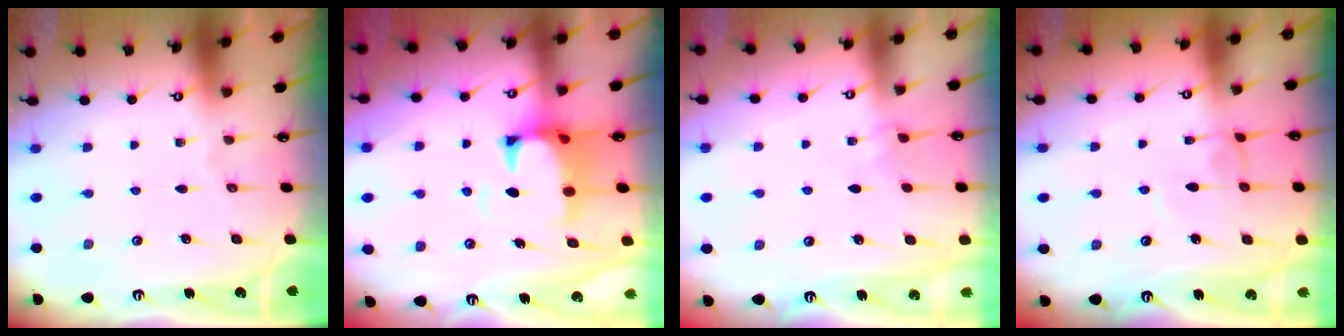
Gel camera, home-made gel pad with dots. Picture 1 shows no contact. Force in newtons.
{"total": 2.8, "press": 2.5, "slide": 1.1}
{"total": 2.8, "press": 2.8, "slide": 0.3}
{"total": 2.3, "press": 2.3, "slide": 0.2}